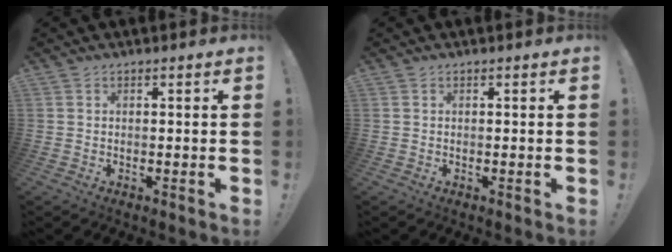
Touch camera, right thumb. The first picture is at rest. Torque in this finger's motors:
{"motor_torque": [-0.08, -0.08, 0.00, 0.00, 0.00]}